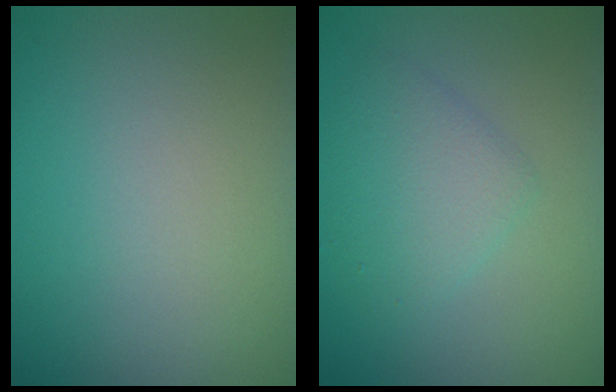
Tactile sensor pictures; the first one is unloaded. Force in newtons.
{"total": 2.9, "press": 2.9, "slide": 0.0}